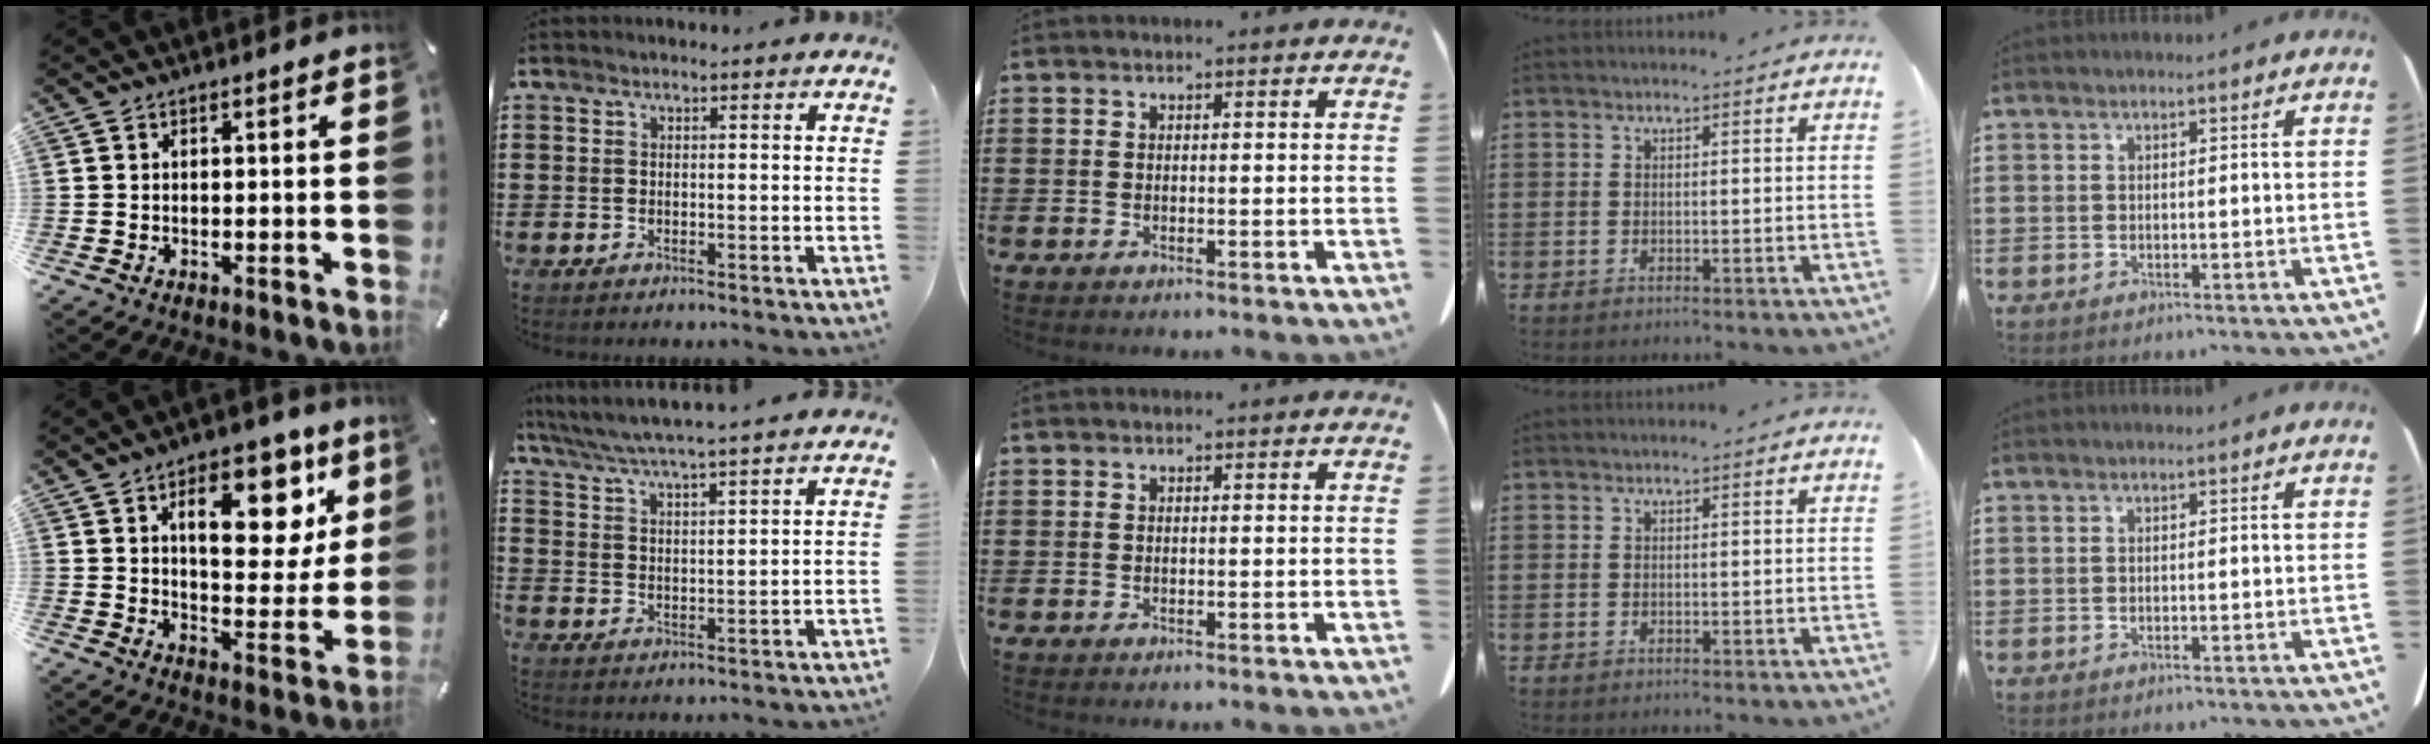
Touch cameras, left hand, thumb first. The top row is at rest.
{"thumb": {"total": 16.3, "force": [7.3, 8.8, 11.5], "torque": [-0.147, -0.030, 0.116]}, "index": {"total": 5.1, "force": [4.8, -0.5, 1.5], "torque": [-0.051, -0.032, 0.080]}}